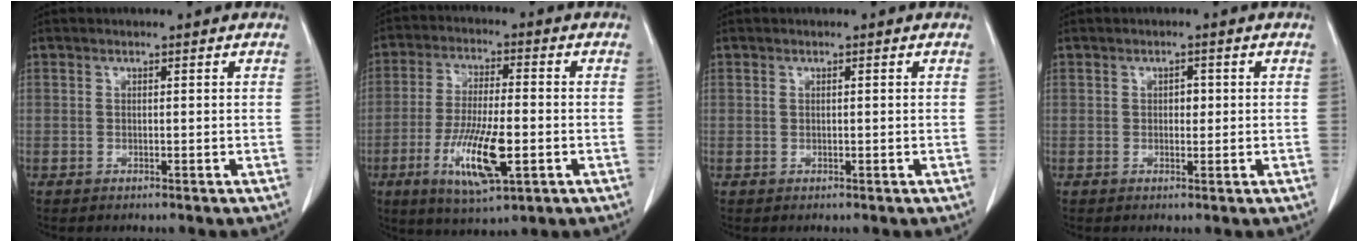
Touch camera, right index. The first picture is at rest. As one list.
[{"total": 12.7, "force": [-3.9, 3.2, 11.6], "torque": [-0.230, -0.014, -0.063]}, {"total": 0.5, "force": [0.1, 0.4, 0.4], "torque": [-0.013, 0.005, 0.002]}, {"total": 2.1, "force": [0.2, 1.3, 1.6], "torque": [-0.029, 0.007, 0.005]}]